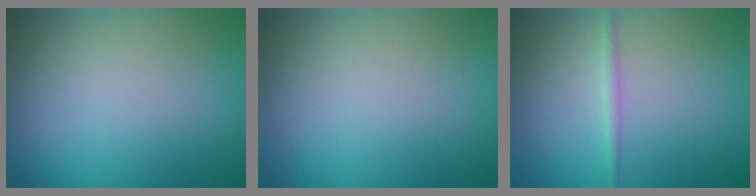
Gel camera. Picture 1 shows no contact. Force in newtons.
{"total": 0.0}
{"total": 1.0, "press": 1.0, "slide": 0.0}